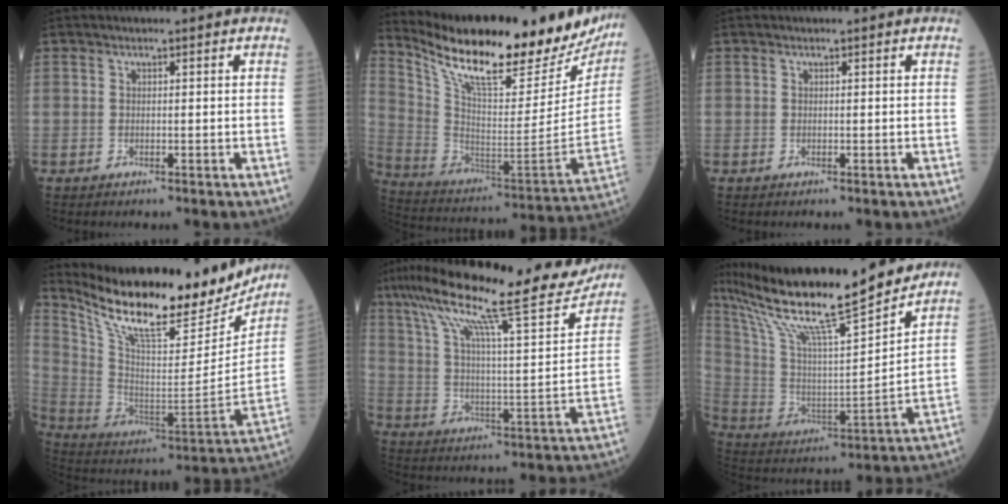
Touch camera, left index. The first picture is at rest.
{"total": 29.5, "force": [24.1, 6.6, 15.6], "torque": [-0.269, -0.052, 0.349]}
{"total": 0.0}
{"total": 24.8, "force": [20.5, 6.0, 12.6], "torque": [-0.225, -0.023, 0.317]}
{"total": 22.2, "force": [17.4, 2.1, 13.7], "torque": [-0.239, 0.012, 0.264]}
{"total": 23.2, "force": [19.2, 0.9, 12.9], "torque": [-0.239, 0.001, 0.329]}